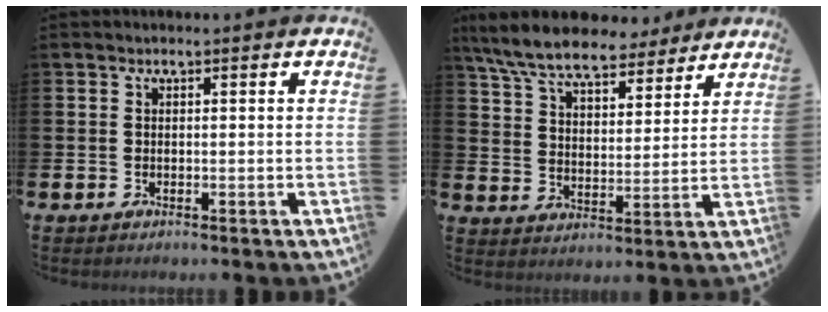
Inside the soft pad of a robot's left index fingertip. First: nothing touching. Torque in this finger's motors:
{"motor_torque": [1.05, -1.09, 1.05, 0.21]}